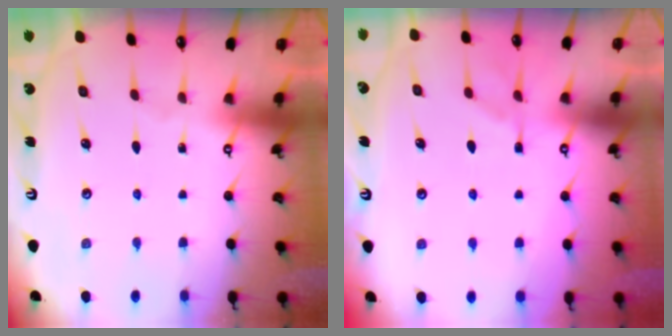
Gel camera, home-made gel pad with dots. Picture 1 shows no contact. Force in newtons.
{"total": 1.1, "press": 0.0, "slide": 1.1}